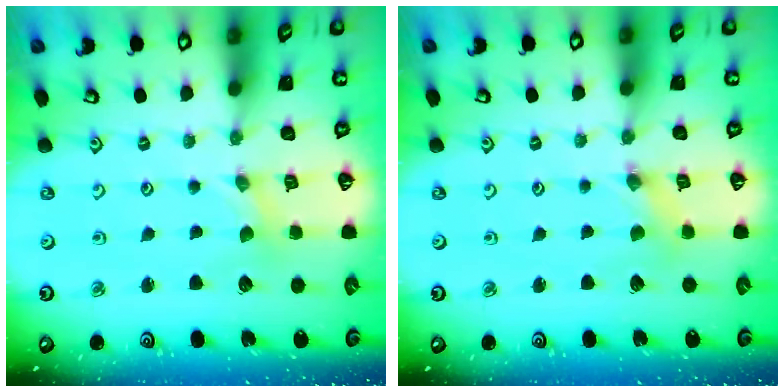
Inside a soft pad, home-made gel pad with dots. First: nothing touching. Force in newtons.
{"total": 0.8, "press": 0.7, "slide": 0.3}